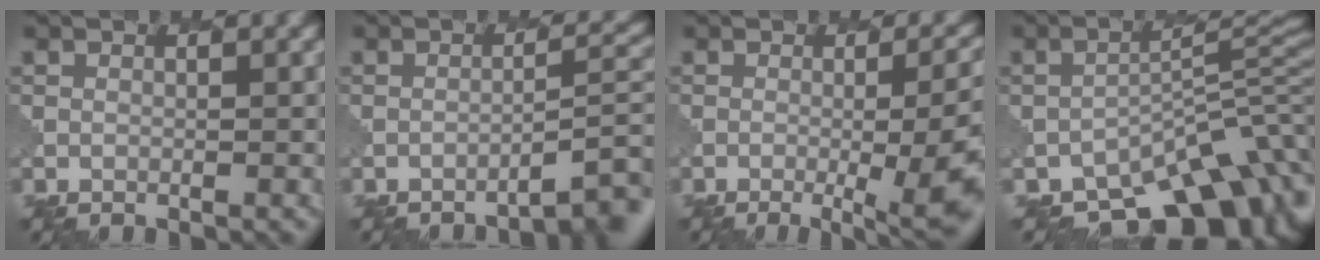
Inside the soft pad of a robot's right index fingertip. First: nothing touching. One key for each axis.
{"total": 3.8, "fx": -2.9, "fy": 0.4, "fz": 2.4, "tx": -0.021, "ty": 0.020, "tz": -0.050}
{"total": 10.9, "fx": -2.6, "fy": 4.2, "fz": 9.8, "tx": -0.091, "ty": 0.005, "tz": -0.032}
{"total": 10.4, "fx": -7.7, "fy": 4.4, "fz": 5.5, "tx": -0.062, "ty": -0.007, "tz": -0.125}